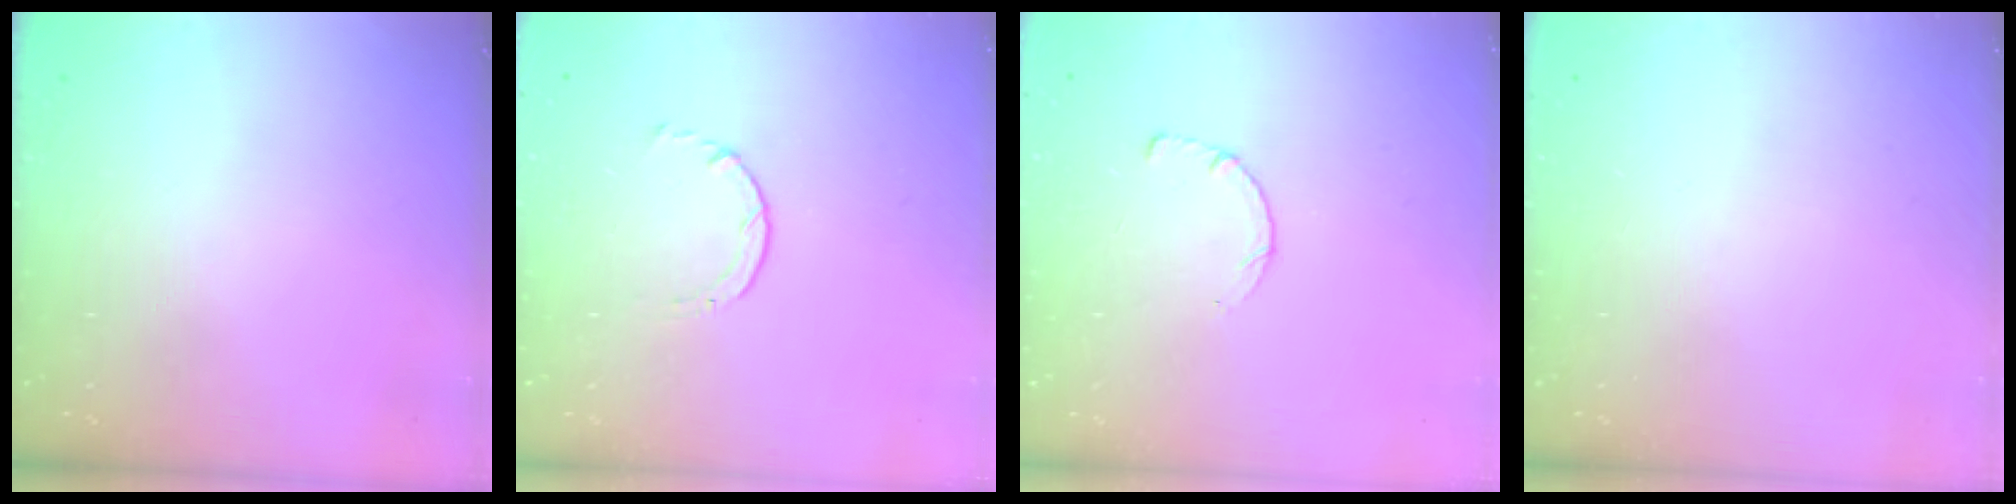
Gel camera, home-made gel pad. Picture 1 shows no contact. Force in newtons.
{"total": 1.7, "press": 1.6, "slide": 0.2}
{"total": 2.6, "press": 2.5, "slide": 0.3}
{"total": 0.0}